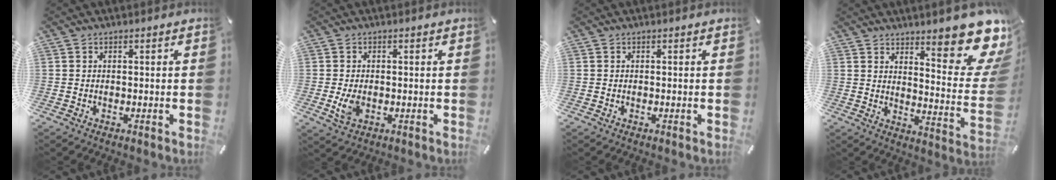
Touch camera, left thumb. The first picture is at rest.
{"total": 4.3, "force": [-0.7, 2.9, 3.1], "torque": [-0.073, -0.009, -0.017]}
{"total": 0.0}
{"total": 17.4, "force": [11.3, 5.2, 12.2], "torque": [-0.143, -0.105, 0.181]}